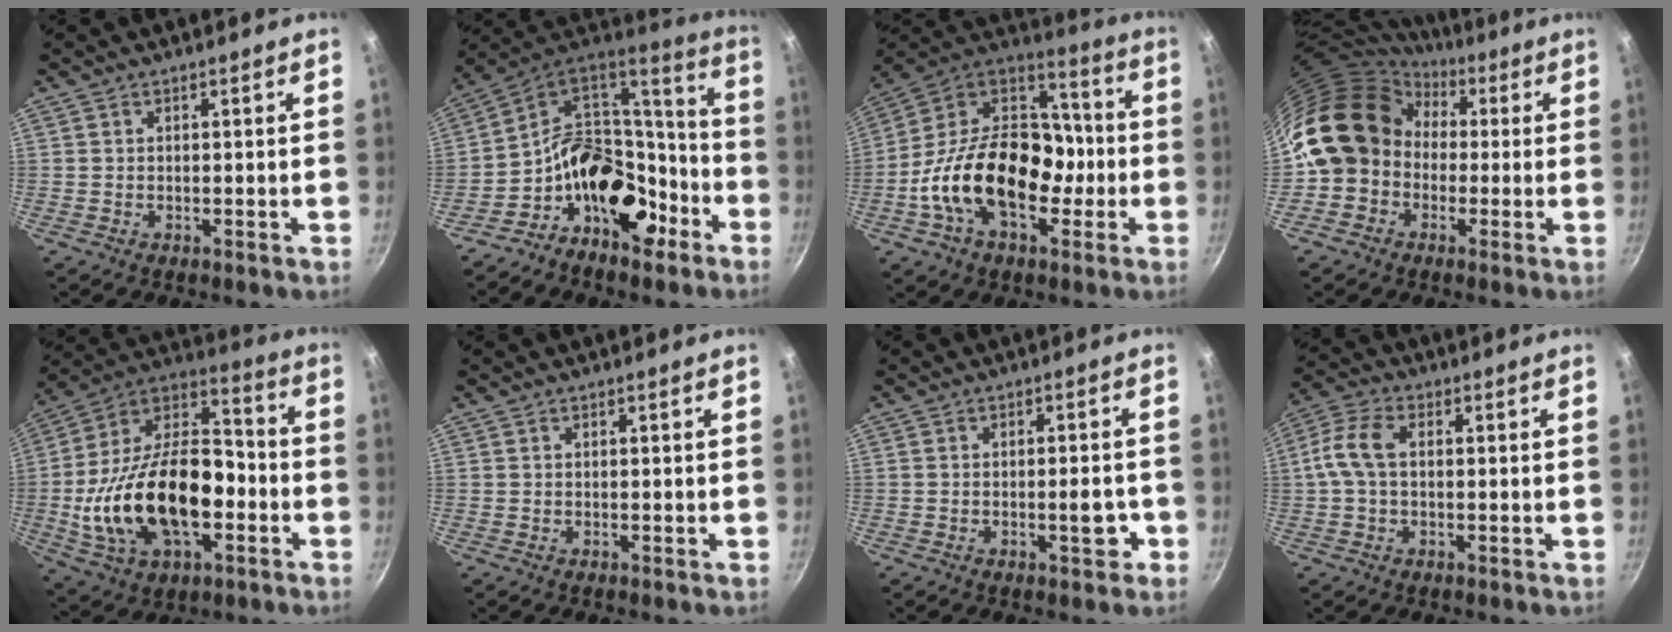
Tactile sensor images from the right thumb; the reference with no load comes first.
{"total": 19.1, "force": [-8.4, 12.7, 11.4], "torque": [-0.132, 0.098, -0.148]}
{"total": 25.3, "force": [-5.6, 16.7, 18.1], "torque": [-0.281, 0.064, -0.110]}
{"total": 15.2, "force": [0.3, 13.0, 7.9], "torque": [-0.107, 0.045, -0.015]}
{"total": 27.2, "force": [-5.6, 16.0, 21.4], "torque": [-0.378, 0.052, -0.095]}
{"total": 0.0}
{"total": 4.2, "force": [-1.5, 1.6, 3.6], "torque": [-0.028, 0.017, -0.021]}
{"total": 7.2, "force": [0.5, 4.4, 5.7], "torque": [-0.125, 0.021, -0.002]}